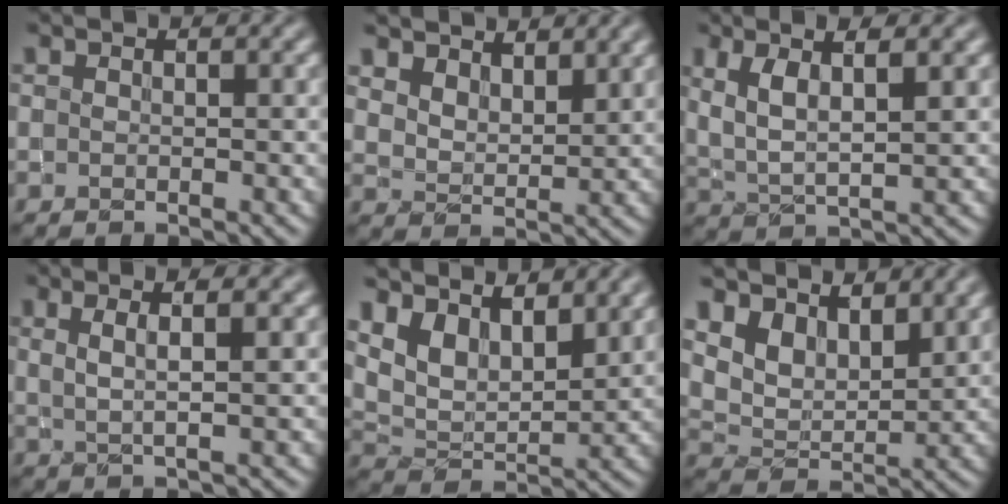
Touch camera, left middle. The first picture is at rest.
{"total": 6.0, "force": [5.0, 2.4, 2.3], "torque": [-0.058, 0.000, 0.082]}
{"total": 4.7, "force": [2.0, 1.3, 4.0], "torque": [-0.083, -0.002, 0.042]}
{"total": 3.5, "force": [1.5, 0.9, 3.1], "torque": [-0.042, -0.001, 0.014]}
{"total": 7.3, "force": [5.2, 3.3, 4.1], "torque": [-0.091, 0.004, 0.088]}
{"total": 6.1, "force": [4.7, 2.8, 2.6], "torque": [-0.067, -0.016, 0.089]}